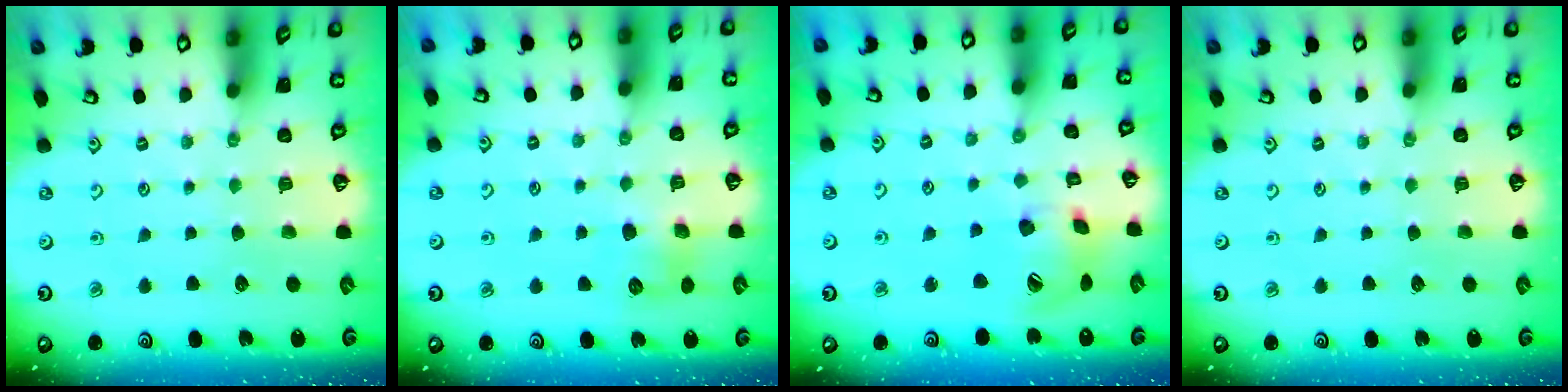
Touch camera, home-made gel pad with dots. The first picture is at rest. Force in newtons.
{"total": 6.7, "press": 6.7, "slide": 0.4}
{"total": 14.6, "press": 14.4, "slide": 2.2}
{"total": 0.0}